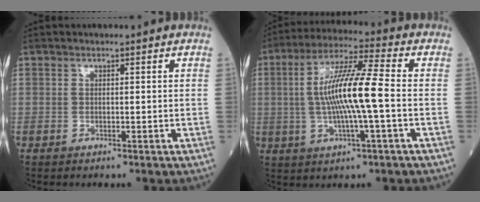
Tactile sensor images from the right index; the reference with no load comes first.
{"total": 11.8, "force": [-0.7, 0.4, 11.8], "torque": [-0.223, 0.008, -0.017]}